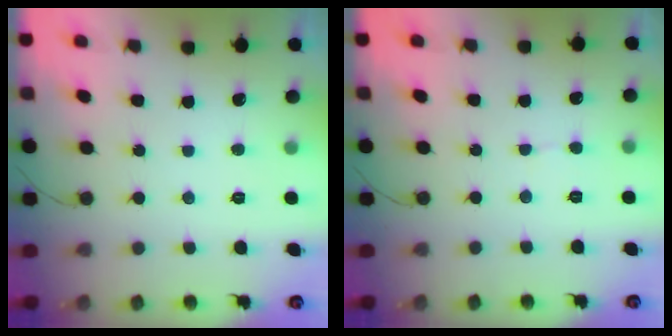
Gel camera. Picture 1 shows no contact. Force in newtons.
{"total": 3.9, "press": 3.9, "slide": 0.3}